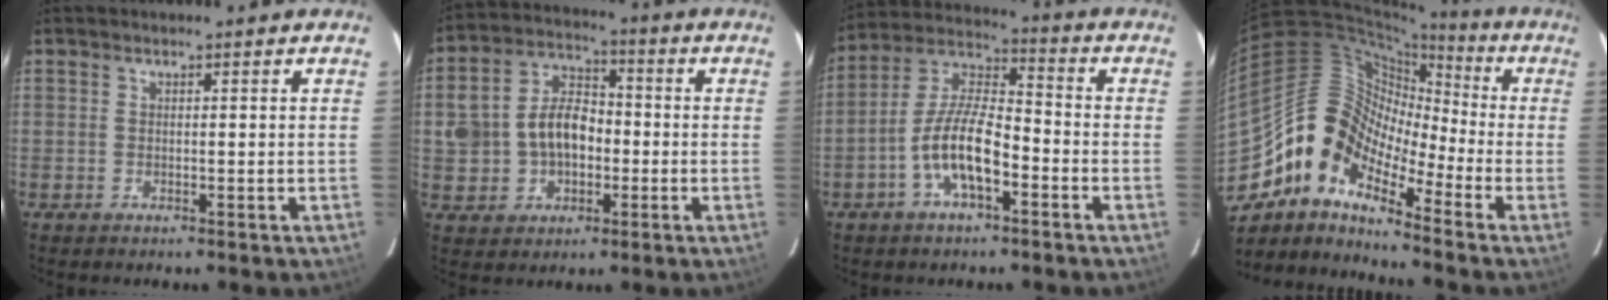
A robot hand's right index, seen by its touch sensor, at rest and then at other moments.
{"total": 11.7, "force": [-1.1, 8.8, 7.6], "torque": [-0.165, 0.029, -0.010]}
{"total": 11.3, "force": [-4.6, 3.9, 9.6], "torque": [-0.201, 0.009, -0.088]}
{"total": 11.7, "force": [-7.4, 7.0, 5.8], "torque": [-0.100, 0.024, -0.173]}